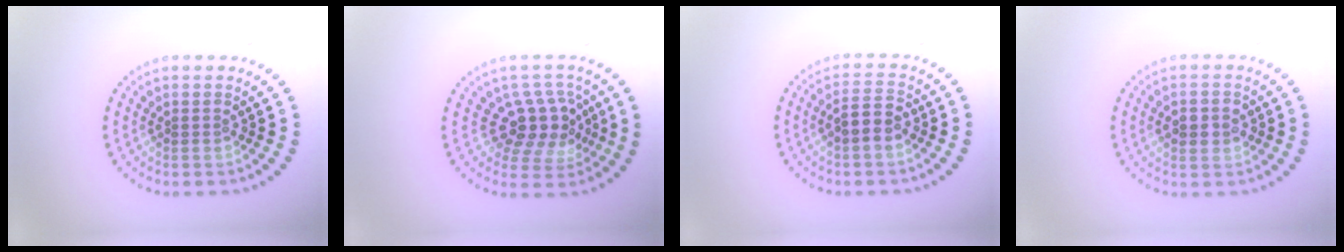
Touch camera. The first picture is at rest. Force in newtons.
{"total": 4.3, "press": 3.8, "slide": 1.9}
{"total": 2.6, "press": 2.5, "slide": 0.7}
{"total": 2.1, "press": 2.1, "slide": 0.3}